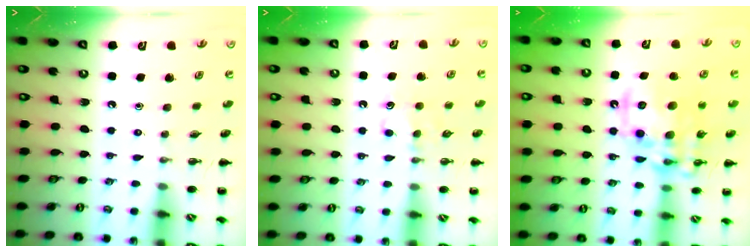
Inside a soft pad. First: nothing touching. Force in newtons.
{"total": 5.0, "press": 4.8, "slide": 1.5}
{"total": 16.5, "press": 16.1, "slide": 3.8}